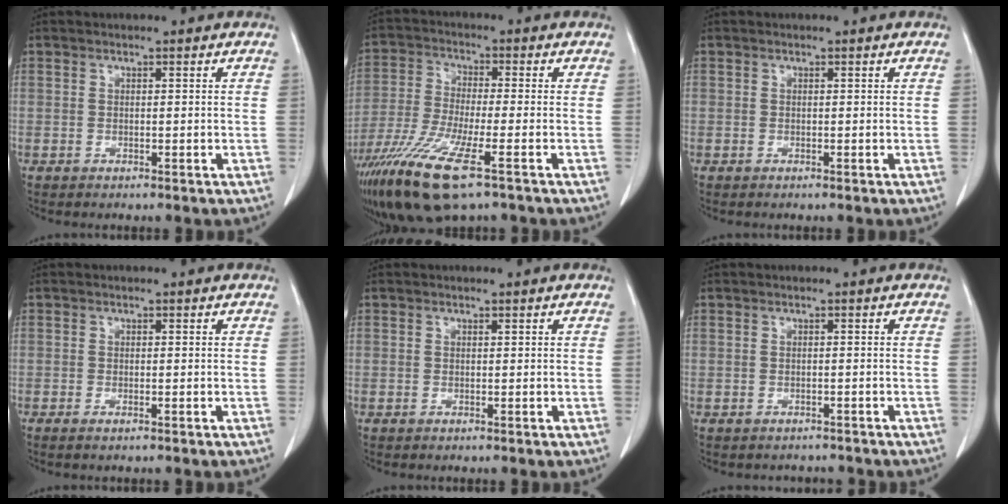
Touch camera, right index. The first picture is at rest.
{"total": 13.3, "force": [-7.7, 1.9, 10.7], "torque": [-0.220, -0.033, -0.145]}
{"total": 0.0}
{"total": 0.8, "force": [-0.5, 0.1, 0.6], "torque": [-0.011, -0.001, -0.009]}
{"total": 0.0}
{"total": 2.3, "force": [-2.1, 1.1, 0.0], "torque": [-0.001, 0.002, -0.027]}